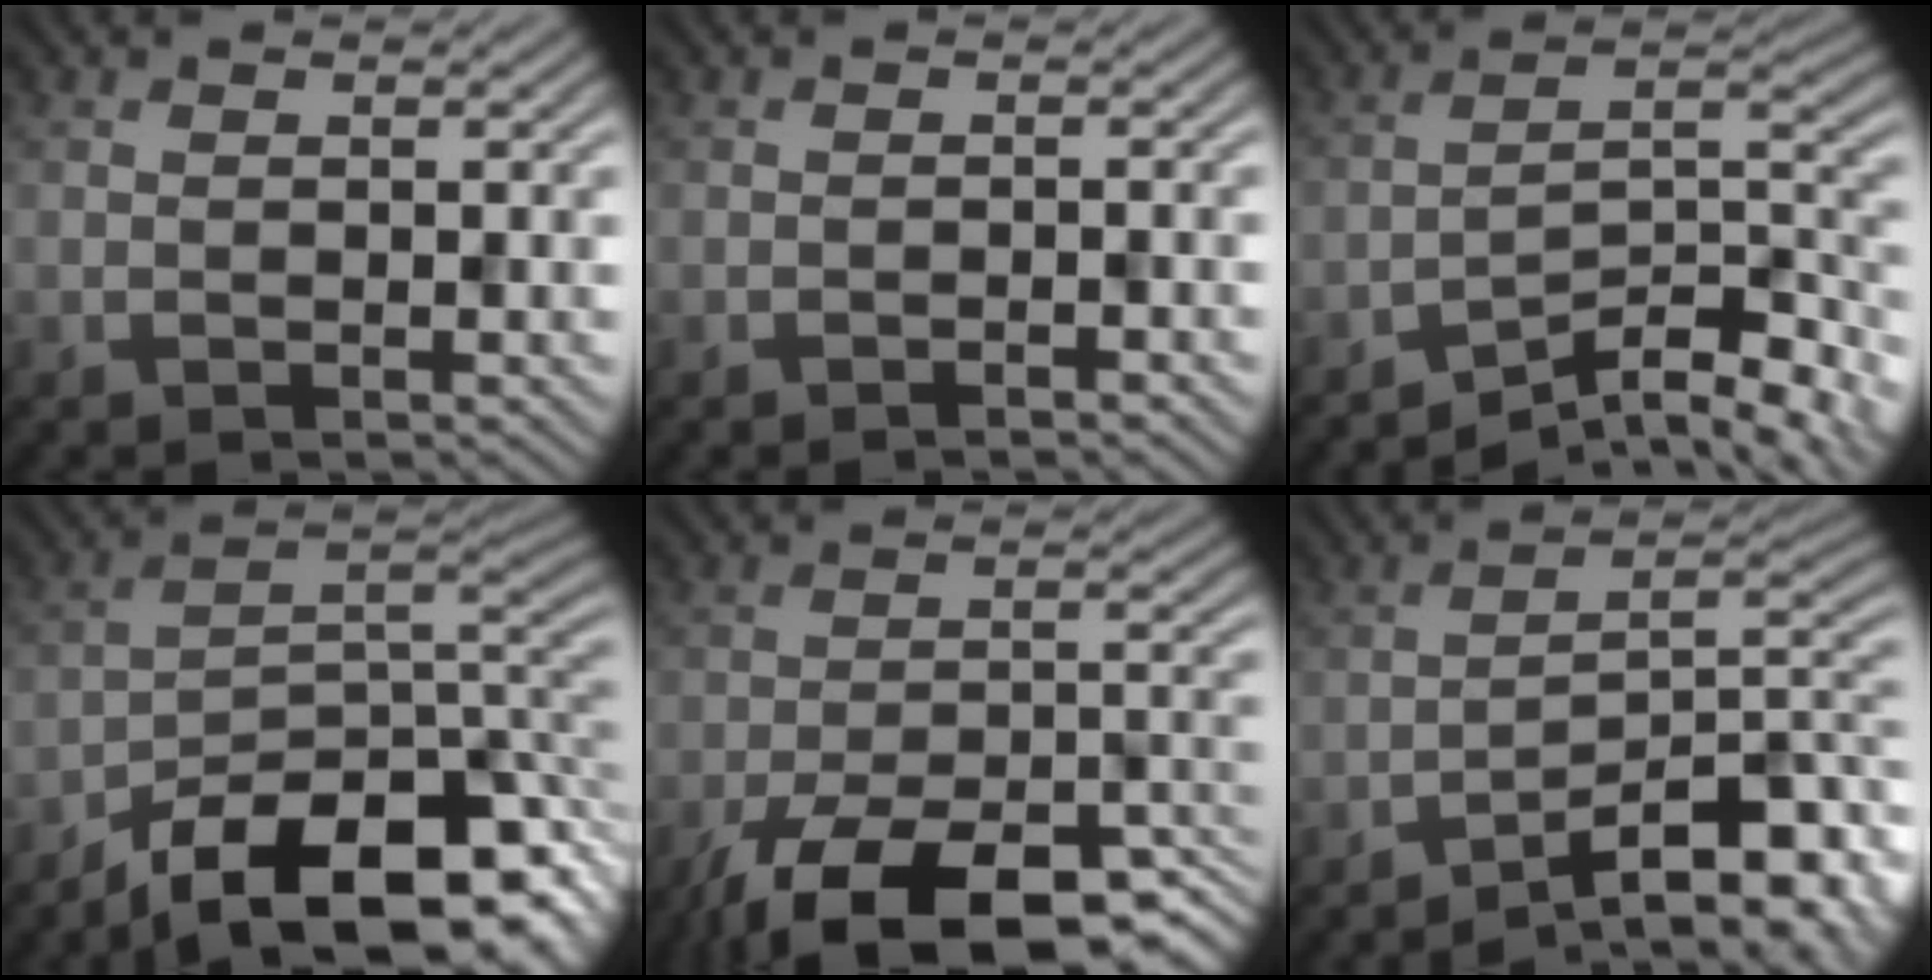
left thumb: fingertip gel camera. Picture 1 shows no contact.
{"total": 0.7, "force": [-0.7, 0.0, 0.3], "torque": [-0.001, 0.001, -0.013]}
{"total": 9.7, "force": [-7.1, 2.5, 6.2], "torque": [-0.090, 0.003, -0.128]}
{"total": 15.3, "force": [-9.7, 6.2, 10.1], "torque": [-0.166, -0.026, -0.152]}
{"total": 14.4, "force": [-10.4, 4.5, 8.9], "torque": [-0.151, -0.018, -0.169]}
{"total": 11.4, "force": [-7.7, 3.0, 7.8], "torque": [-0.114, -0.002, -0.122]}